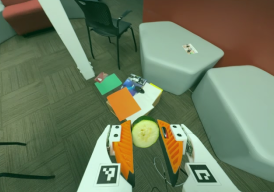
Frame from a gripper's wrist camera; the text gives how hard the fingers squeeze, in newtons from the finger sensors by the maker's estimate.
{"total": 9.2, "left": 9.7, "right": 8.8}